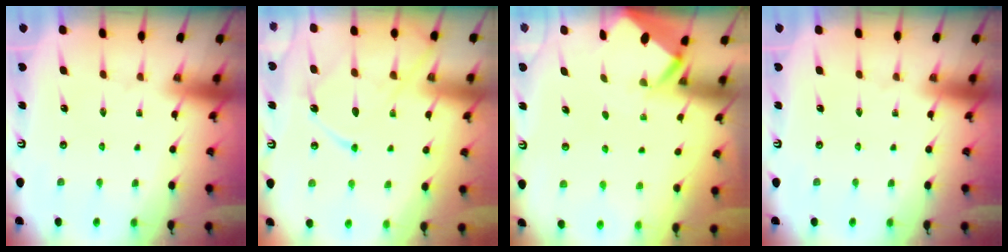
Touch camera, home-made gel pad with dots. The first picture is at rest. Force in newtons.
{"total": 11.9, "press": 11.9, "slide": 1.0}
{"total": 2.7, "press": 2.7, "slide": 0.2}
{"total": 0.0}